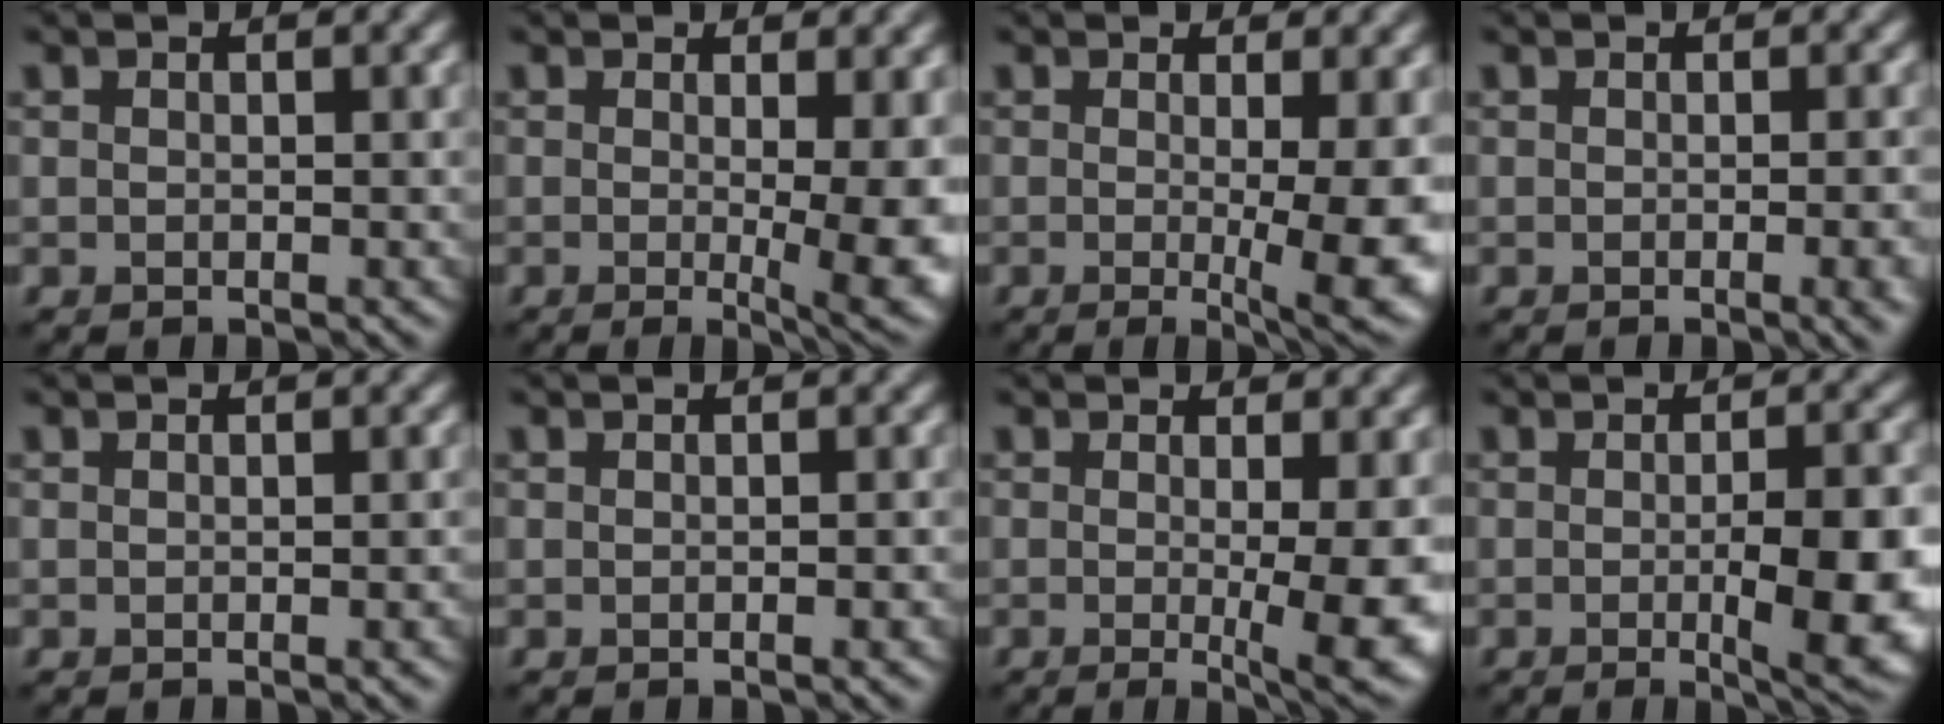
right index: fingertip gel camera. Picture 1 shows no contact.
{"total": 7.0, "force": [-0.2, 1.9, 6.8], "torque": [-0.059, -0.010, -0.007]}
{"total": 7.4, "force": [-0.7, 1.6, 7.2], "torque": [-0.083, -0.016, -0.008]}
{"total": 4.0, "force": [-0.8, 1.5, 3.6], "torque": [-0.027, -0.006, -0.005]}
{"total": 0.9, "force": [-0.2, 0.2, 0.8], "torque": [-0.007, 0.002, -0.003]}
{"total": 0.6, "force": [-0.3, 0.1, 0.6], "torque": [-0.007, 0.002, -0.004]}
{"total": 7.0, "force": [-0.7, 1.4, 6.8], "torque": [-0.085, -0.016, -0.006]}
{"total": 7.9, "force": [-1.4, 2.2, 7.5], "torque": [-0.102, -0.016, -0.010]}